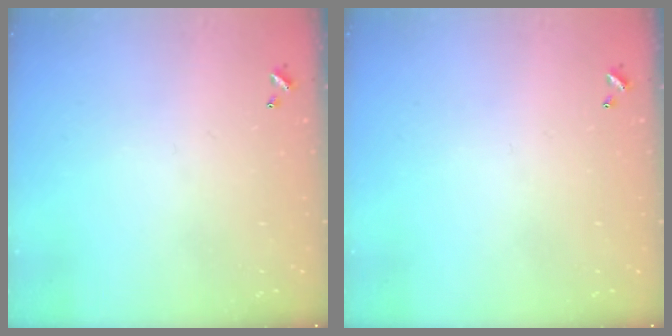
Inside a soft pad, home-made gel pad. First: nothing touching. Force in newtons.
{"total": 0.0}